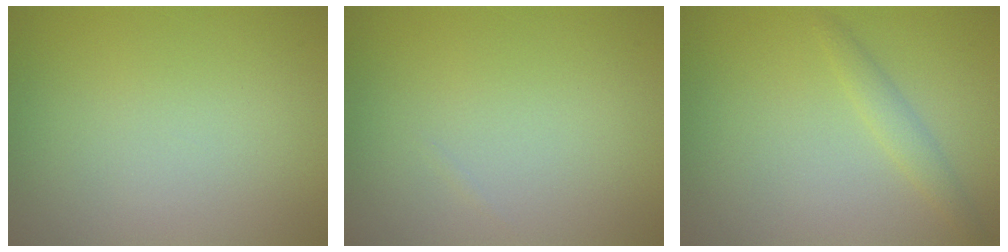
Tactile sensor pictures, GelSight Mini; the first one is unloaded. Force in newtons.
{"total": 0.0}
{"total": 1.4, "press": 1.4, "slide": 0.1}